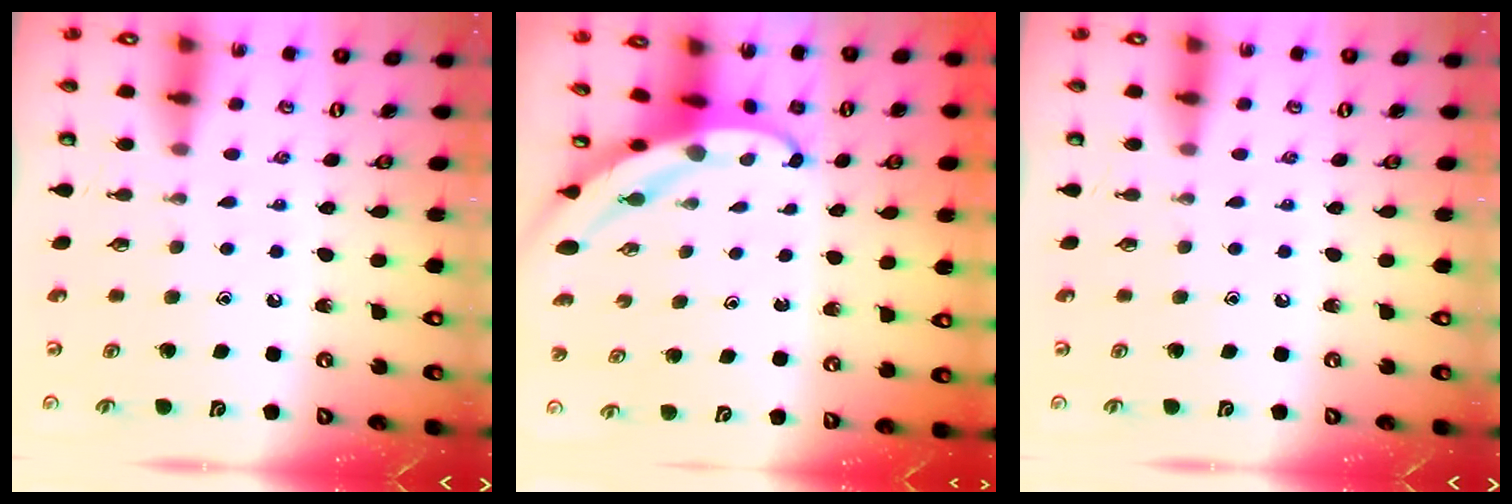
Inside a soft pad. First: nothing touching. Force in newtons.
{"total": 5.4, "press": 5.4, "slide": 0.5}
{"total": 0.0}